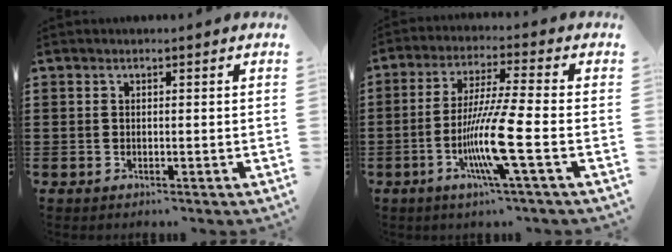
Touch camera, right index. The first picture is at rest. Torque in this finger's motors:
{"motor_torque": [2.14, 0.00, 0.58, 0.21]}